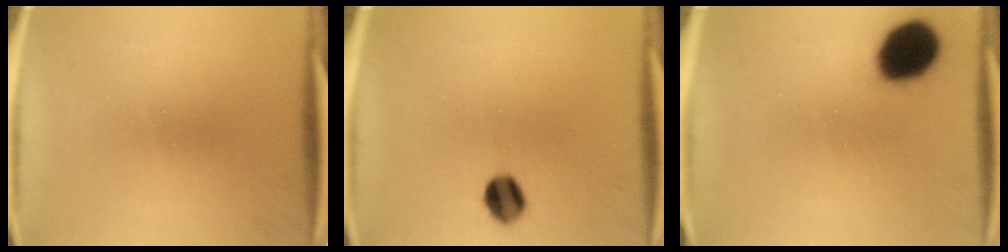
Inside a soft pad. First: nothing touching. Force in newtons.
{"total": 6.2}
{"total": 15.0}